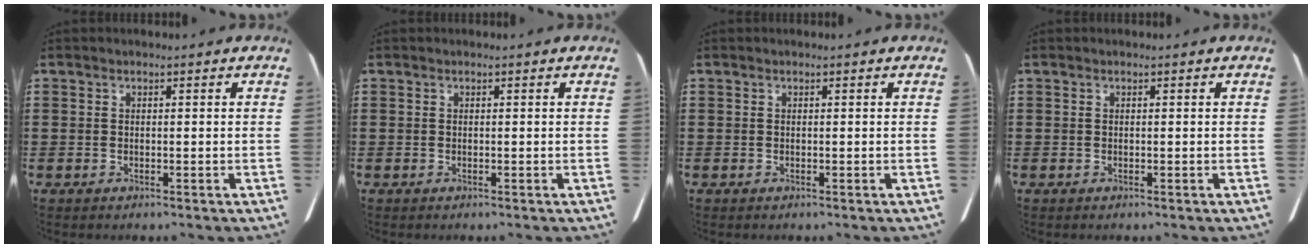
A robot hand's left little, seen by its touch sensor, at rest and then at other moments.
{"total": 0.0}
{"total": 0.0}
{"total": 0.0}